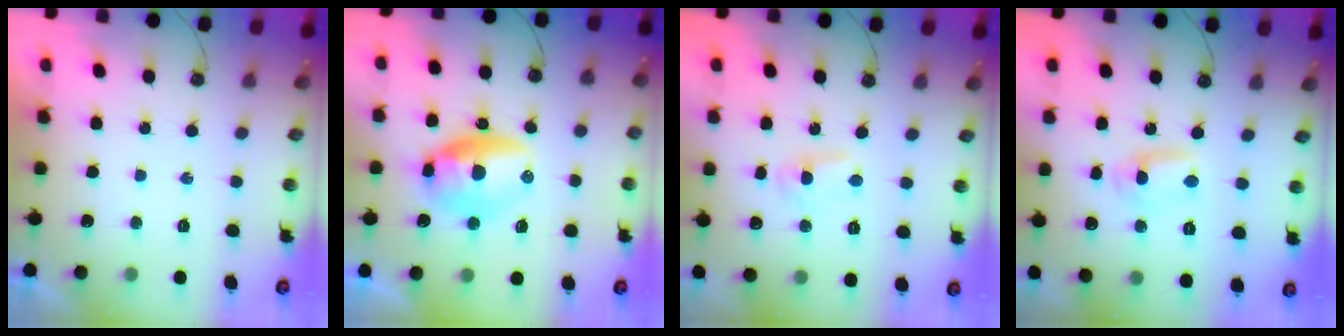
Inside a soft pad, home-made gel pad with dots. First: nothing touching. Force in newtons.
{"total": 19.1, "press": 13.3, "slide": 13.8}
{"total": 2.8, "press": 2.8, "slide": 0.3}
{"total": 2.1, "press": 1.7, "slide": 1.2}